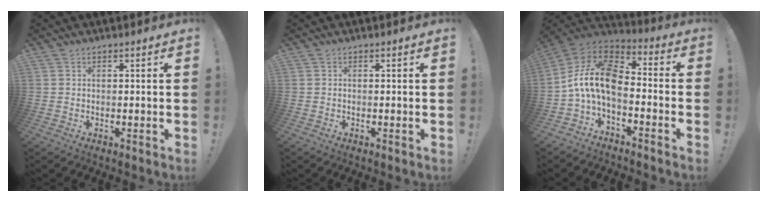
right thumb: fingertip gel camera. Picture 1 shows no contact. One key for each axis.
{"total": 0.0}
{"total": 14.8, "fx": -1.6, "fy": 8.4, "fz": 12.0, "tx": -0.230, "ty": 0.014, "tz": -0.021}